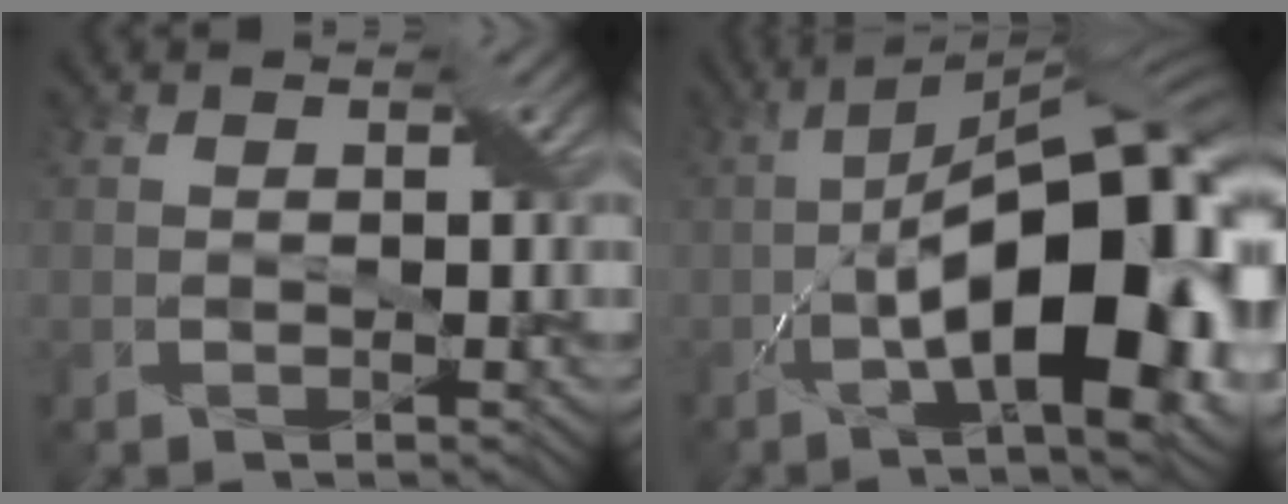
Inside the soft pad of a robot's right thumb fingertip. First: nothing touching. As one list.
[{"total": 18.9, "force": [-4.1, 7.3, 16.9], "torque": [-0.251, 0.006, -0.059]}]